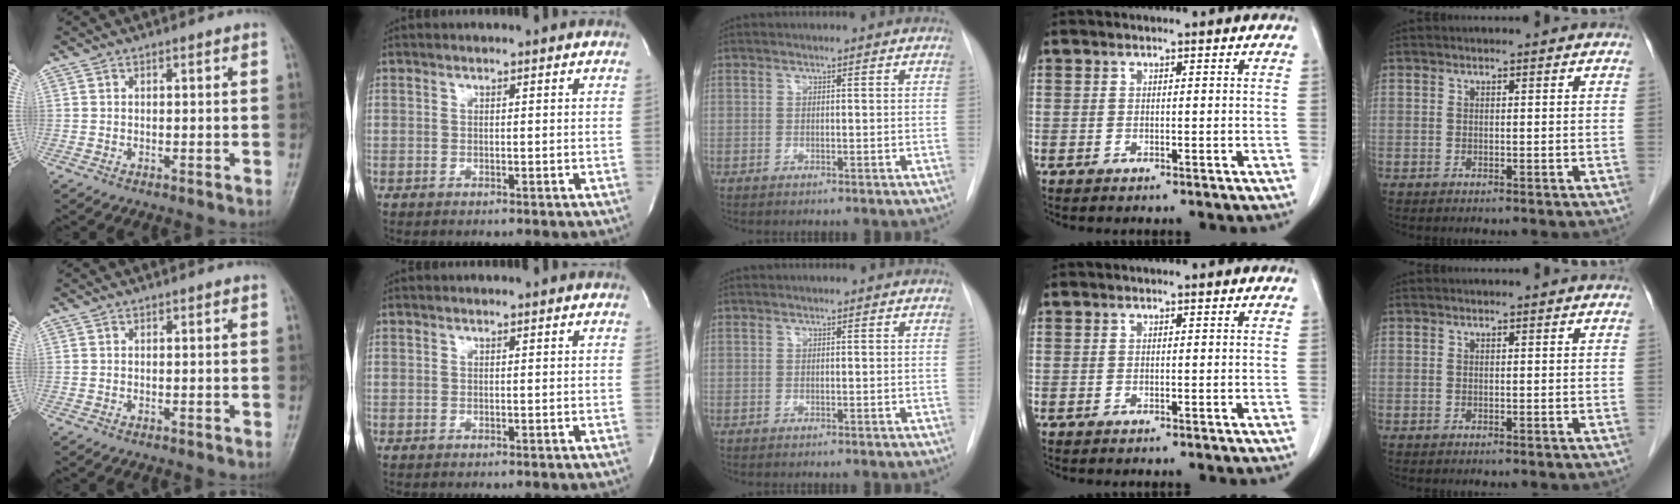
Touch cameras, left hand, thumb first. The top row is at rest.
{}